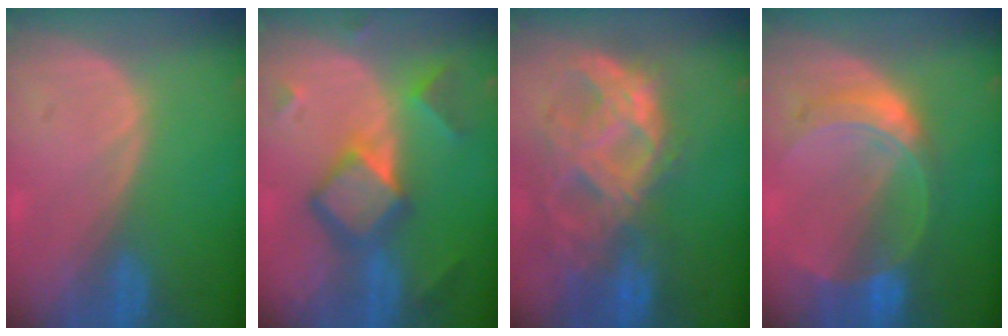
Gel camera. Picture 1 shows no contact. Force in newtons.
{"total": 7.9, "press": 7.9, "slide": 0.5}
{"total": 11.1, "press": 9.4, "slide": 6.0}
{"total": 7.6, "press": 6.6, "slide": 3.7}